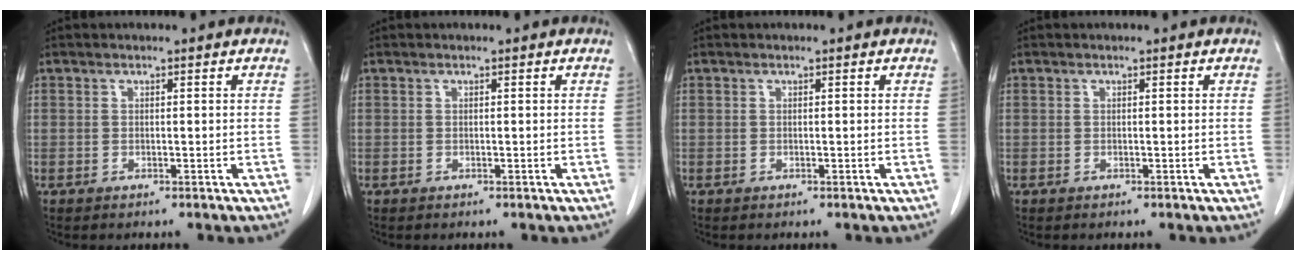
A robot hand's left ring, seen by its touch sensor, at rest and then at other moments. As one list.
[{"total": 0.0}, {"total": 0.0}, {"total": 0.0}]